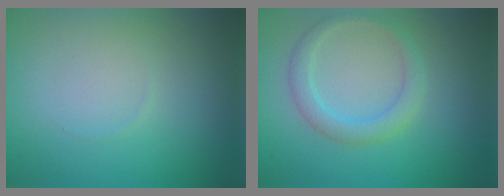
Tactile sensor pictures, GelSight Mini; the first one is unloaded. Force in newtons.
{"total": 2.4, "press": 2.4, "slide": 0.1}